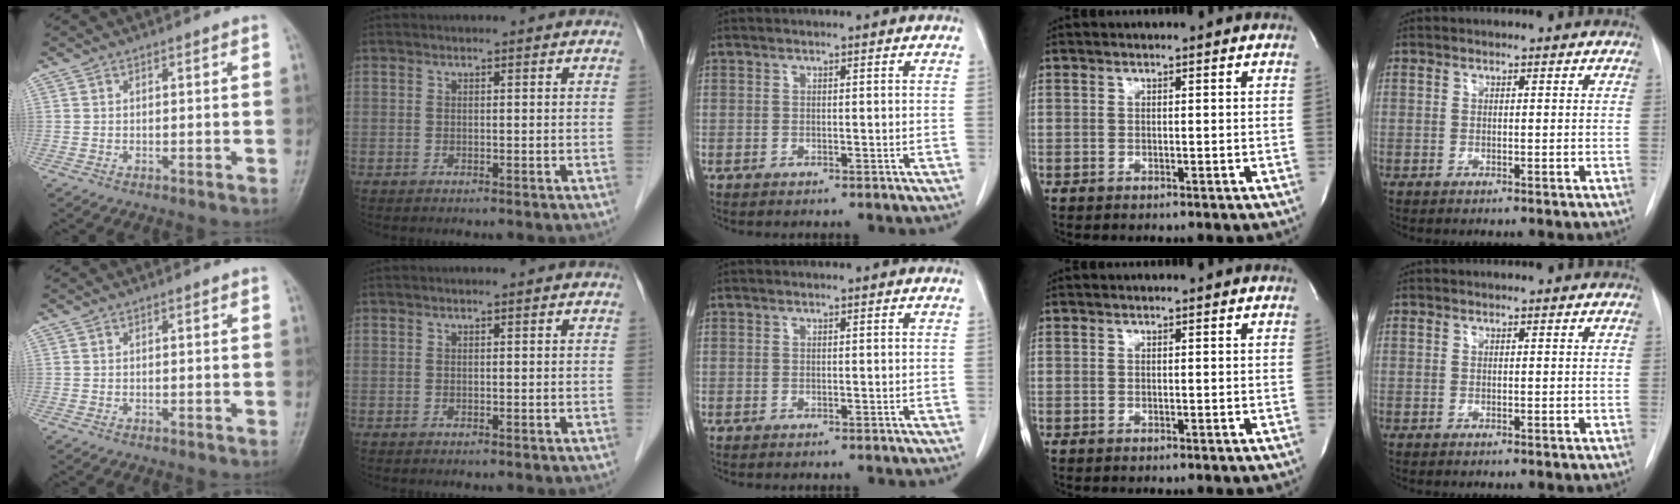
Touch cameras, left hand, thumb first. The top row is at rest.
{}